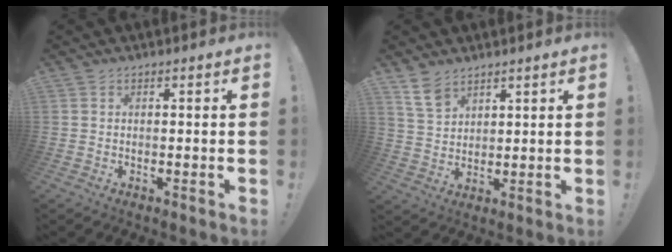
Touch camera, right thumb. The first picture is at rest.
{"total": 7.3, "force": [5.4, 3.8, 3.1], "torque": [-0.059, -0.028, 0.107]}